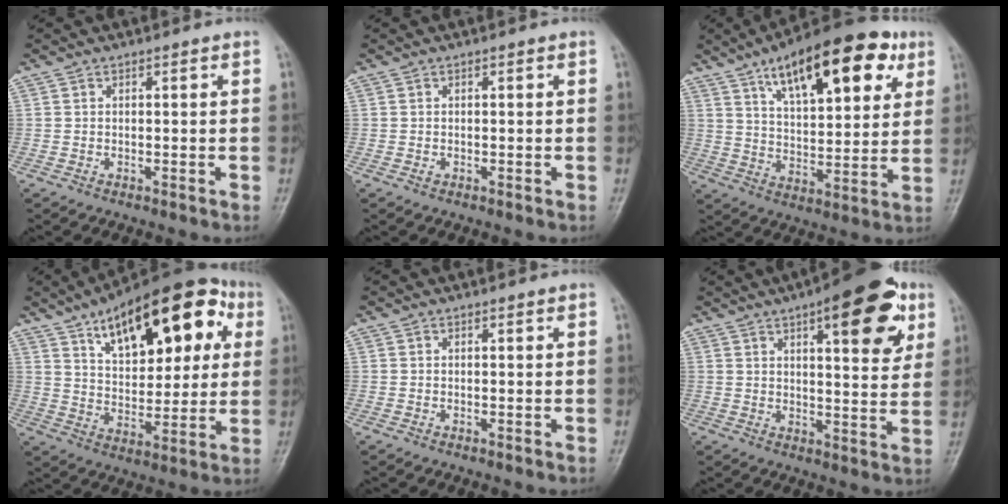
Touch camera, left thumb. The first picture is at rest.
{"total": 0.5, "force": [-0.2, 0.4, 0.3], "torque": [-0.003, 0.002, -0.003]}
{"total": 21.1, "force": [10.7, 8.7, 16.0], "torque": [-0.206, -0.026, 0.169]}
{"total": 23.8, "force": [10.2, 11.4, 18.2], "torque": [-0.231, -0.006, 0.159]}
{"total": 0.0}
{"total": 16.2, "force": [7.6, 5.6, 13.2], "torque": [-0.143, -0.020, 0.097]}